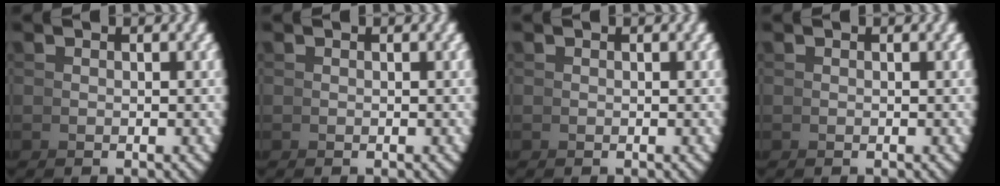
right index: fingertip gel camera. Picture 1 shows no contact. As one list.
[{"total": 0.0}, {"total": 0.0}, {"total": 0.0}]